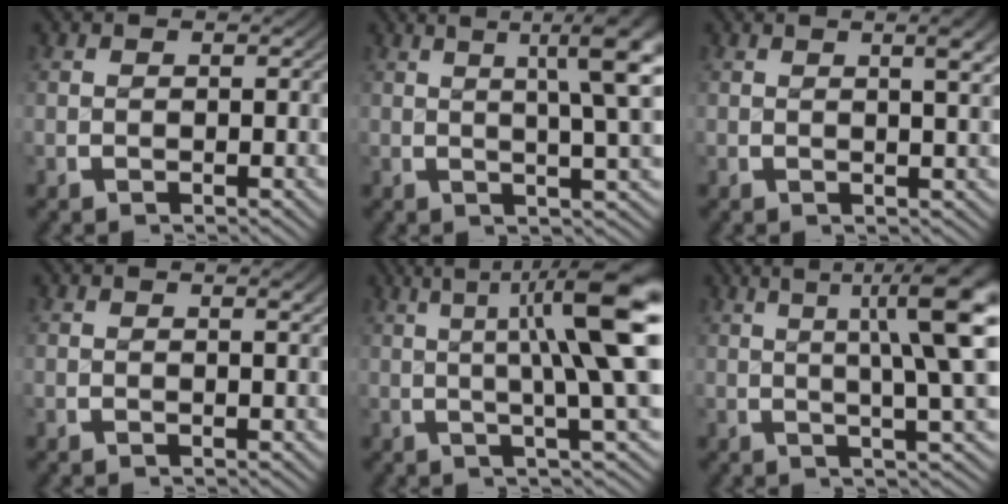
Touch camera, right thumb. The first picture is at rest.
{"total": 9.3, "force": [3.5, 3.8, 7.8], "torque": [-0.089, 0.015, 0.040]}
{"total": 3.4, "force": [1.2, 1.0, 3.0], "torque": [-0.033, 0.004, 0.015]}
{"total": 0.9, "force": [0.4, 0.2, 0.8], "torque": [-0.008, -0.001, 0.005]}
{"total": 10.0, "force": [2.1, 3.5, 9.1], "torque": [-0.120, 0.002, 0.022]}
{"total": 10.1, "force": [3.1, 3.9, 8.8], "torque": [-0.106, 0.003, 0.034]}